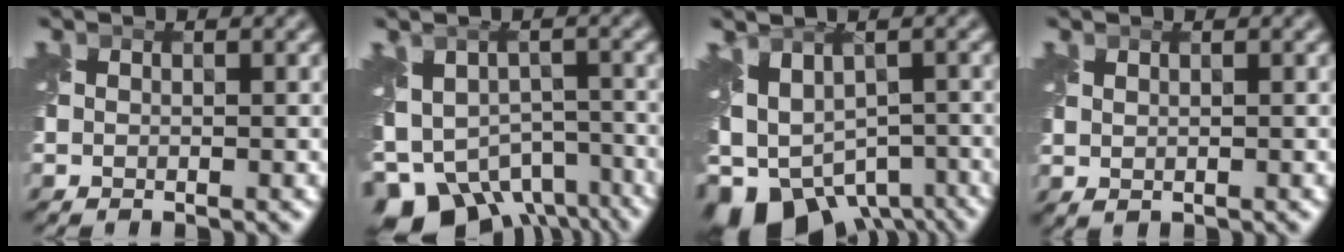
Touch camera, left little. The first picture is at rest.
{"total": 11.0, "force": [-7.3, 6.7, 4.8], "torque": [-0.091, -0.025, -0.097]}
{"total": 8.6, "force": [-5.1, 4.9, 4.9], "torque": [-0.080, -0.014, -0.062]}
{"total": 0.7, "force": [0.7, 0.1, -0.2], "torque": [0.001, 0.007, 0.018]}